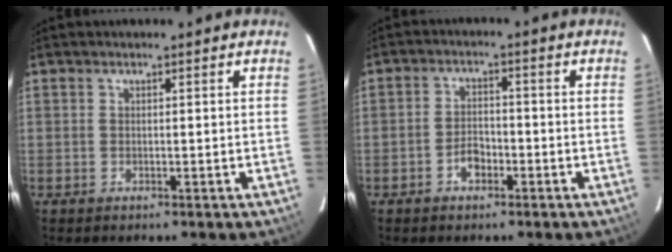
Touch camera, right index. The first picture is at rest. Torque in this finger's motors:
{"motor_torque": [0.76, -0.11, 0.29, 0.00]}